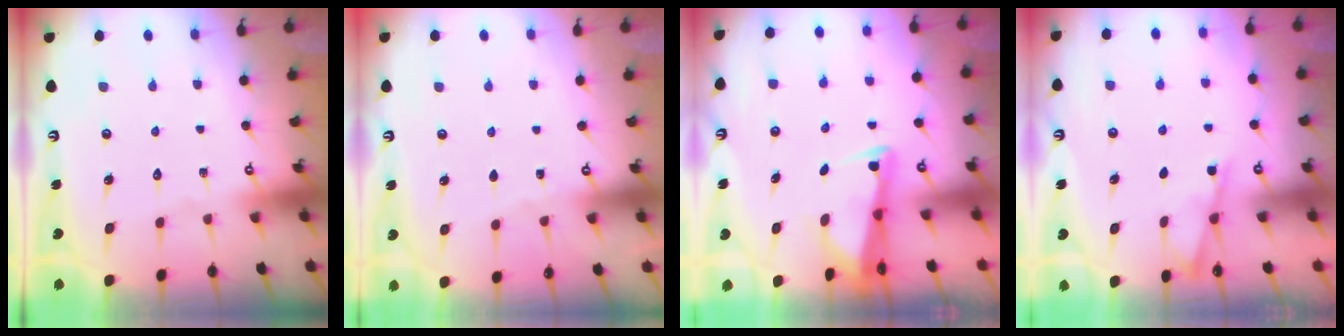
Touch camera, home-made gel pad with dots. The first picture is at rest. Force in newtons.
{"total": 2.1, "press": 2.1, "slide": 0.4}
{"total": 2.4, "press": 2.3, "slide": 0.5}
{"total": 3.1, "press": 3.1, "slide": 0.4}